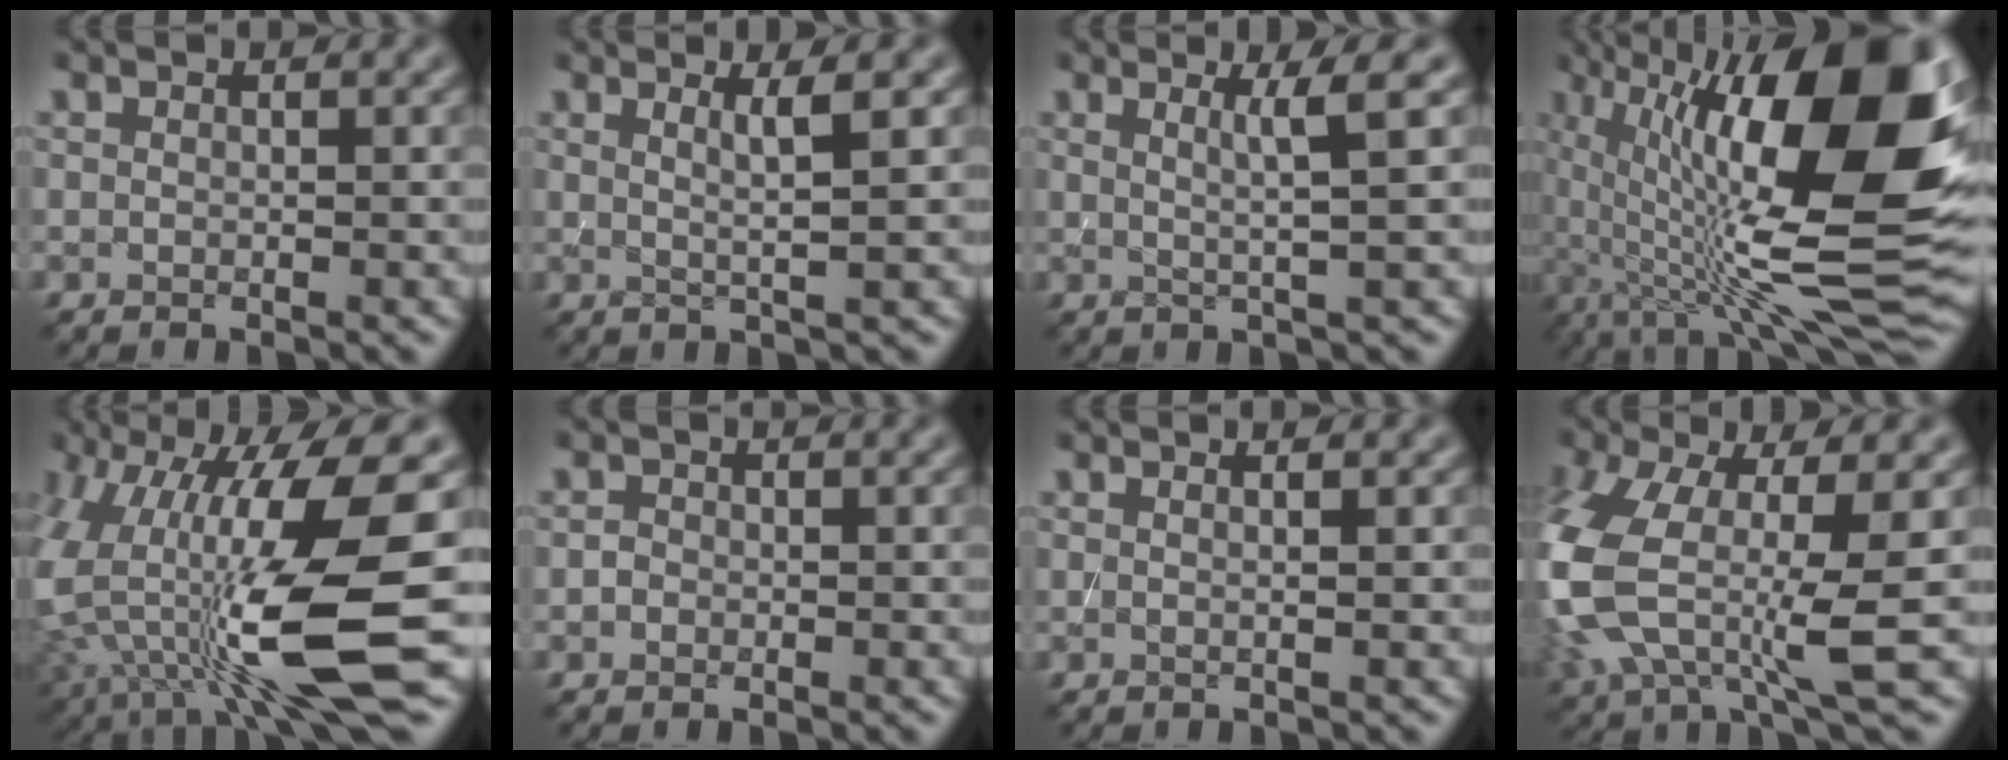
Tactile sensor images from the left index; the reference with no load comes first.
{"total": 2.7, "force": [0.9, 0.5, 2.5], "torque": [-0.038, 0.001, 0.011]}
{"total": 3.4, "force": [1.1, 0.4, 3.1], "torque": [-0.050, 0.005, 0.015]}
{"total": 18.4, "force": [1.7, 6.7, 17.0], "torque": [-0.273, 0.006, 0.031]}
{"total": 13.2, "force": [-1.0, 3.9, 12.5], "torque": [-0.245, -0.021, -0.015]}
{"total": 0.8, "force": [-0.3, 0.7, 0.2], "torque": [-0.001, 0.000, -0.008]}
{"total": 1.0, "force": [0.3, 0.4, 0.9], "torque": [-0.008, -0.001, -0.005]}
{"total": 11.2, "force": [-1.7, 4.9, 9.9], "torque": [-0.236, -0.022, -0.032]}